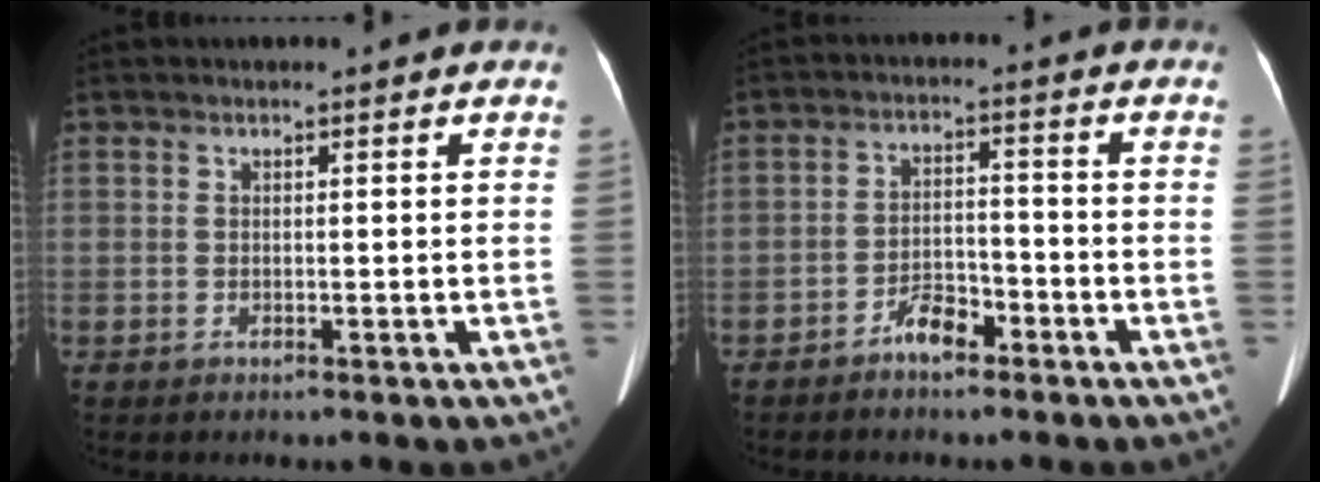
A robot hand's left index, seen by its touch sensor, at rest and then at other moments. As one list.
[{"total": 4.3, "force": [-3.2, 1.6, 2.3], "torque": [-0.045, 0.010, -0.056]}]